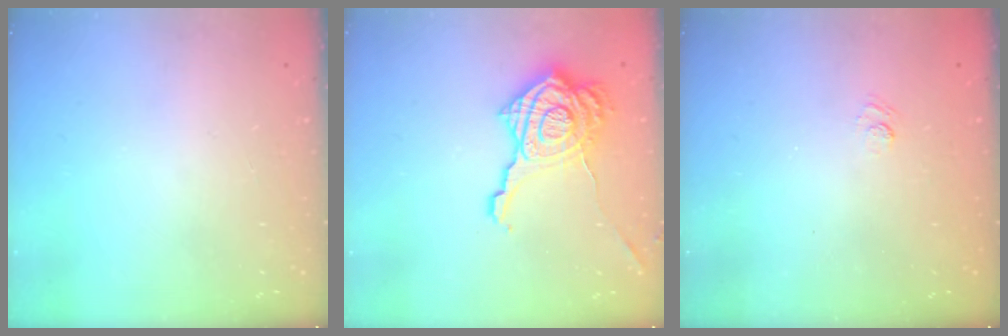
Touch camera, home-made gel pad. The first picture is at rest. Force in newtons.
{"total": 20.8, "press": 20.7, "slide": 1.2}
{"total": 2.6, "press": 2.3, "slide": 1.1}